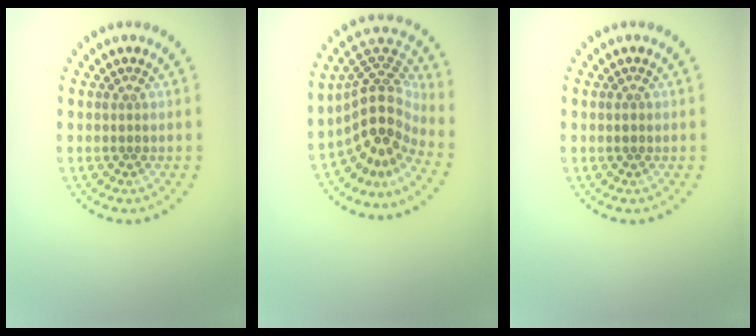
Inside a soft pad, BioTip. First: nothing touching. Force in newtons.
{"total": 5.2, "press": 3.7, "slide": 3.7}
{"total": 0.7, "press": 0.7, "slide": 0.1}